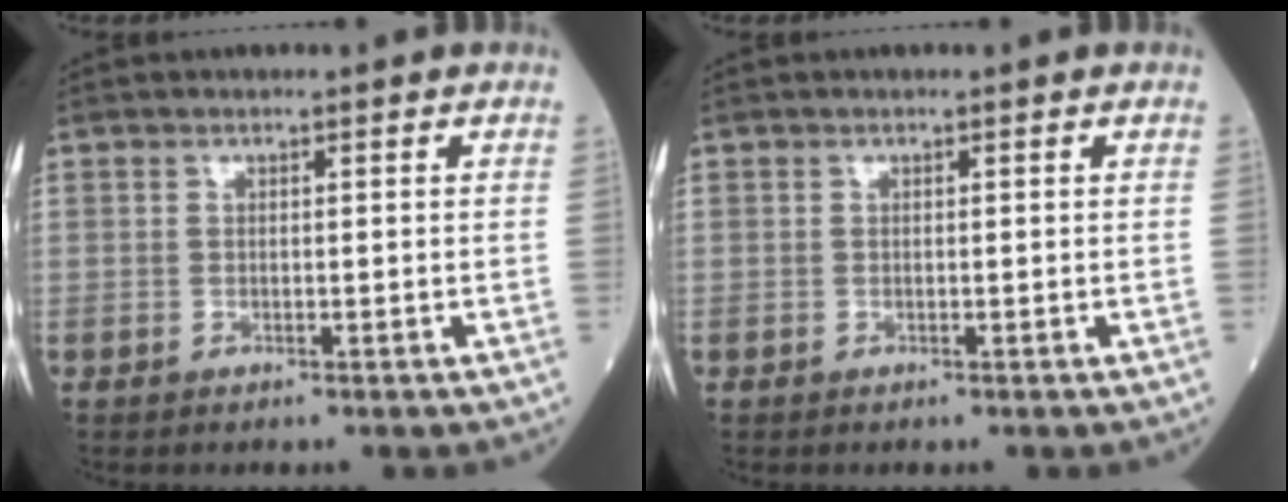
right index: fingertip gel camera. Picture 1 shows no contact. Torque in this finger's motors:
{"motor_torque": [0.00, 0.00, 0.00, -0.01]}